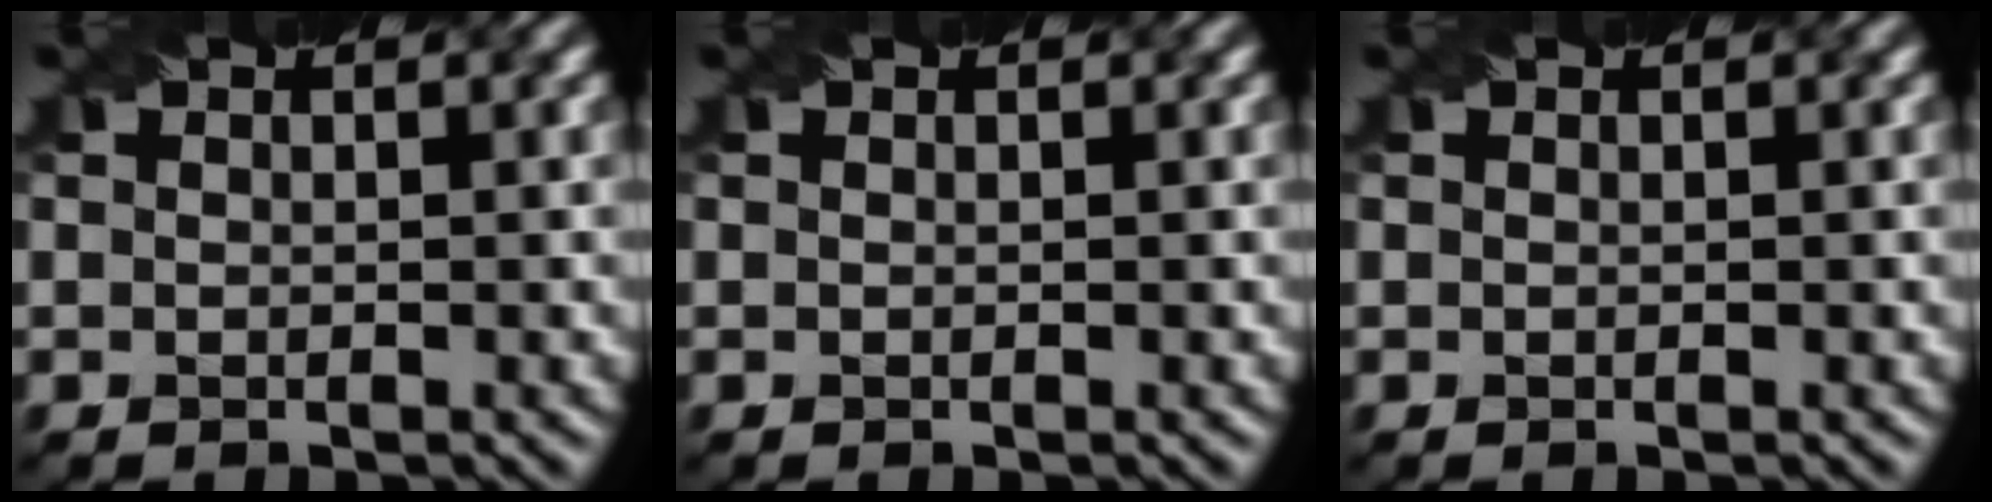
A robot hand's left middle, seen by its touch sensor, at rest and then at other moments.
{"total": 0.0}
{"total": 0.0}